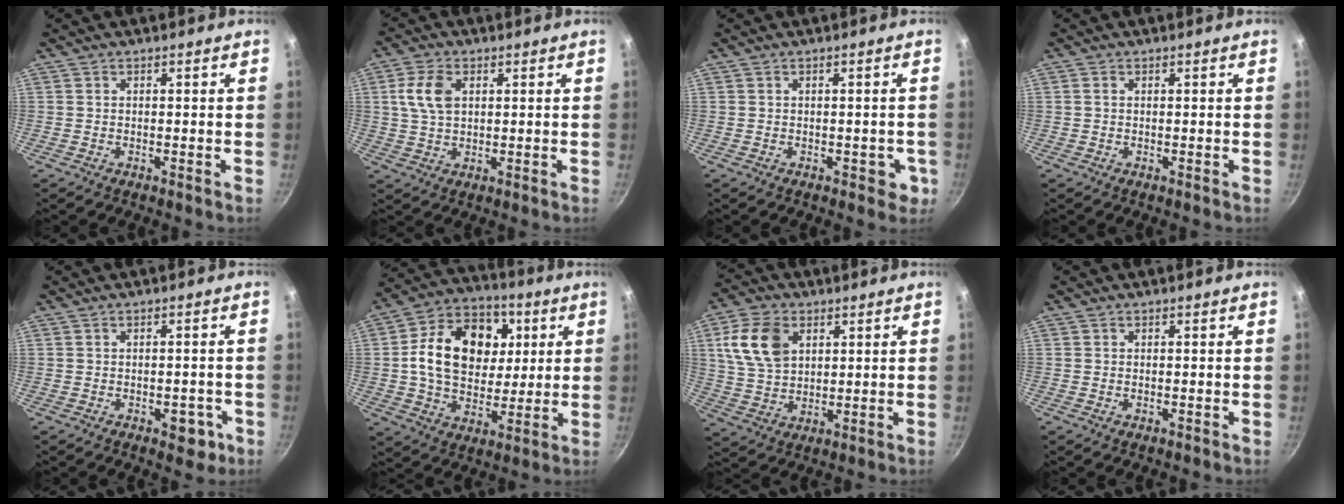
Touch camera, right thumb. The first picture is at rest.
{"total": 6.8, "force": [1.8, 4.3, 5.0], "torque": [-0.093, 0.003, 0.031]}
{"total": 3.2, "force": [-0.9, 2.2, 2.2], "torque": [-0.002, 0.010, -0.008]}
{"total": 0.6, "force": [0.1, 0.4, 0.4], "torque": [-0.008, 0.002, 0.001]}
{"total": 4.5, "force": [-1.8, 2.7, 3.1], "torque": [-0.016, 0.015, -0.014]}
{"total": 19.7, "force": [3.7, 14.7, 12.6], "torque": [-0.180, 0.010, 0.054]}
{"total": 11.7, "force": [3.9, 7.9, 7.7], "torque": [-0.130, -0.007, 0.078]}
{"total": 0.6, "force": [-0.2, 0.3, 0.5], "torque": [-0.008, 0.001, -0.002]}